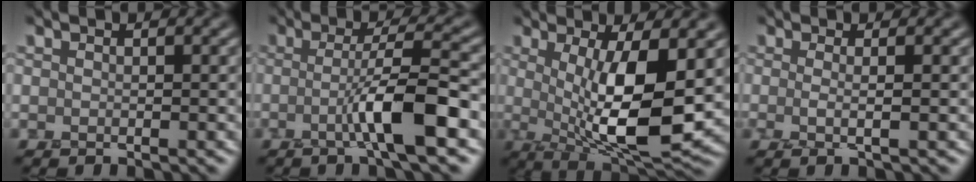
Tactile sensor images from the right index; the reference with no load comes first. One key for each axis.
{"total": 5.5, "fx": -1.6, "fy": 0.4, "fz": 5.3, "tx": -0.088, "ty": 0.019, "tz": -0.040}
{"total": 8.8, "fx": 0.6, "fy": 2.4, "fz": 8.4, "tx": -0.142, "ty": -0.019, "tz": 0.020}
{"total": 1.7, "fx": 0.1, "fy": 0.4, "fz": 1.6, "tx": -0.032, "ty": -0.002, "tz": -0.008}